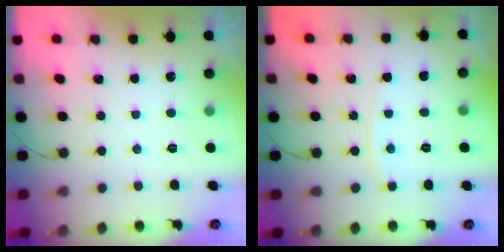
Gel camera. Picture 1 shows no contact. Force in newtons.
{"total": 3.1, "press": 3.1, "slide": 0.2}